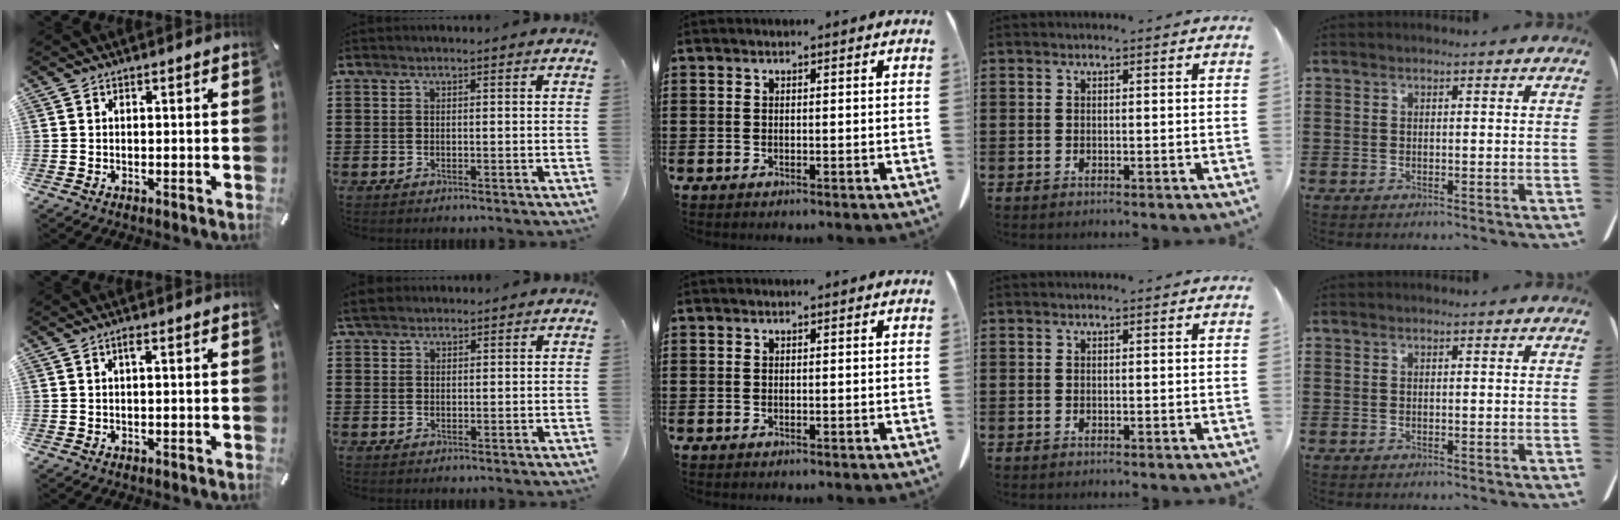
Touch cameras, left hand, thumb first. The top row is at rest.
{"thumb": {"total": 1.5, "force": [0.3, 0.2, 1.5], "torque": [-0.030, 0.002, 0.004]}, "index": {"total": 2.3, "force": [2.0, 1.0, 0.7], "torque": [-0.021, 0.007, 0.039]}}